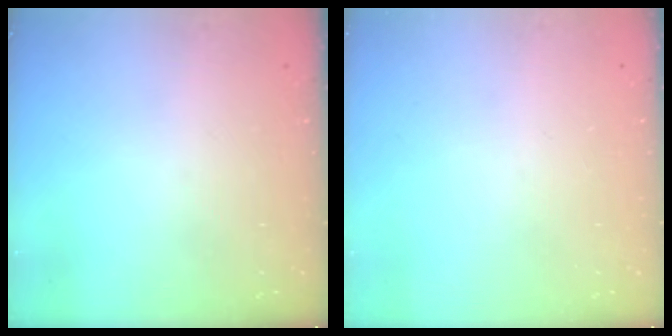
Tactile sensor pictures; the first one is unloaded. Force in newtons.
{"total": 0.0}